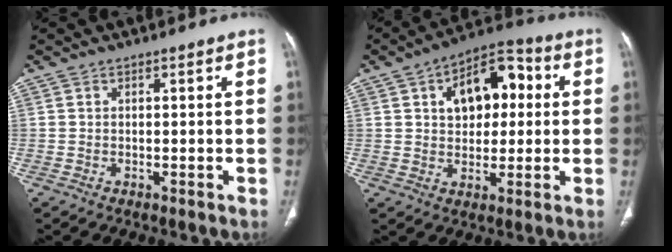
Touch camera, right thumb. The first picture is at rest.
{"total": 13.4, "force": [3.1, 8.3, 10.0], "torque": [-0.110, 0.021, 0.040]}